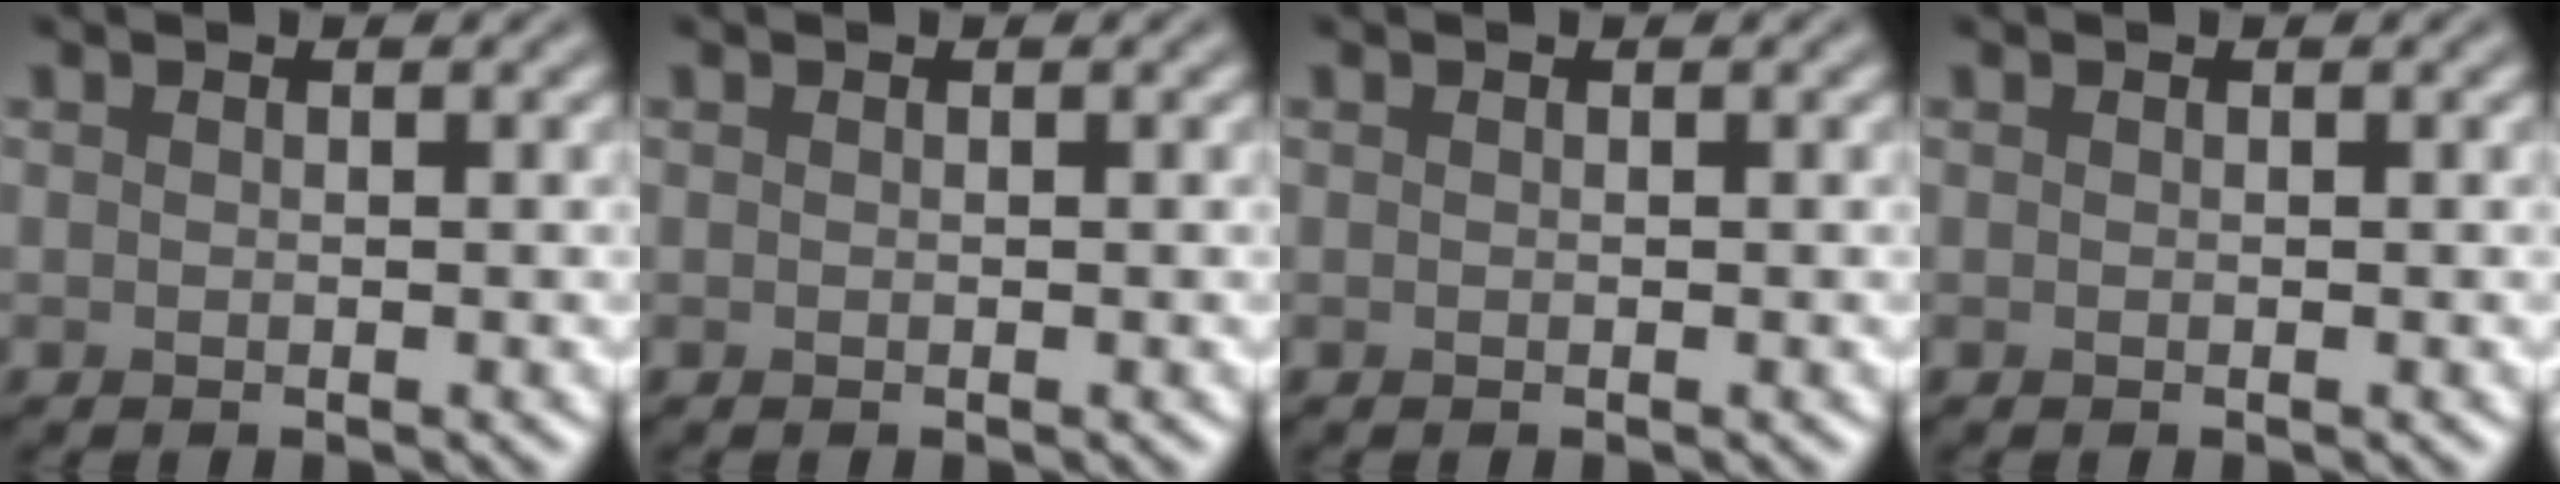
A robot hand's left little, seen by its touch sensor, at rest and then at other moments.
{"total": 0.0}
{"total": 0.0}
{"total": 0.0}